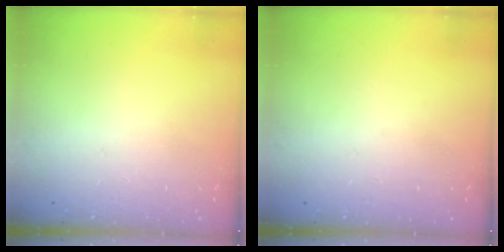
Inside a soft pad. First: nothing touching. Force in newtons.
{"total": 0.0}